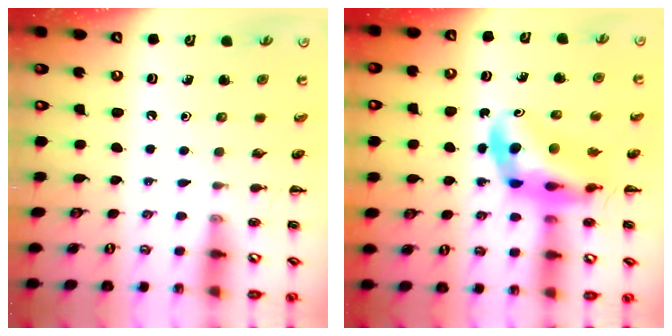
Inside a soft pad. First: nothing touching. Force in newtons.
{"total": 11.4, "press": 10.9, "slide": 3.3}